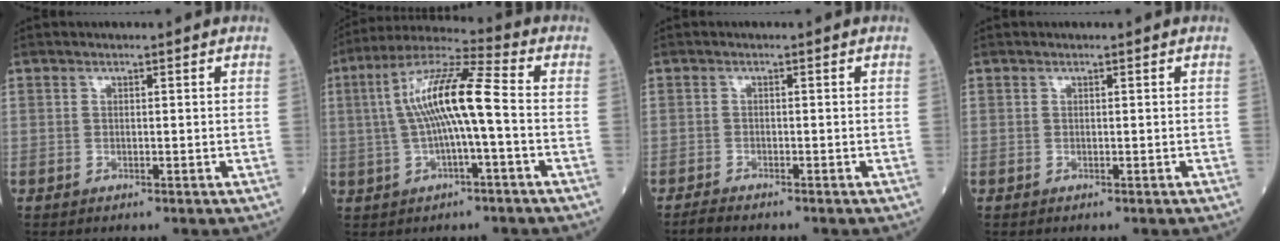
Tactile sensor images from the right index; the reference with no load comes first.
{"total": 11.8, "force": [0.0, 1.0, 11.7], "torque": [-0.223, 0.027, -0.006]}
{"total": 1.9, "force": [-1.8, 0.2, 0.6], "torque": [-0.017, -0.005, -0.032]}
{"total": 0.0}